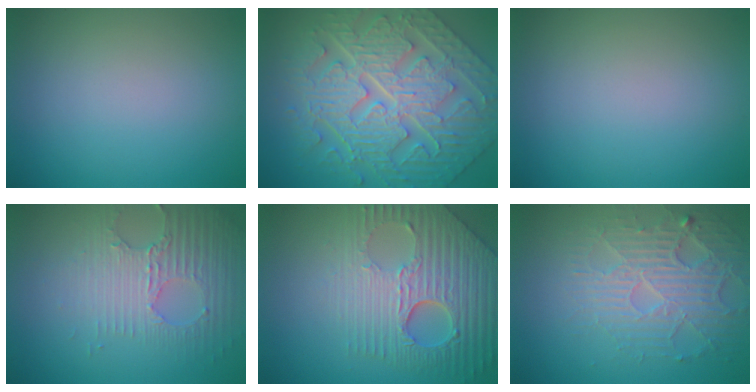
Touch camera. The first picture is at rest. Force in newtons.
{"total": 9.2, "press": 7.5, "slide": 5.4}
{"total": 0.0}
{"total": 3.6, "press": 3.3, "slide": 1.2}
{"total": 8.3, "press": 6.2, "slide": 5.6}
{"total": 4.5, "press": 4.0, "slide": 2.1}